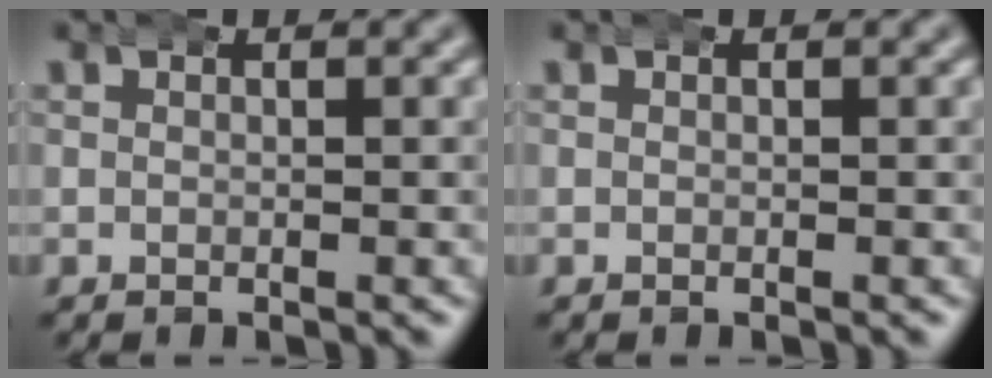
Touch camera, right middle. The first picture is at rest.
{"total": 0.0}